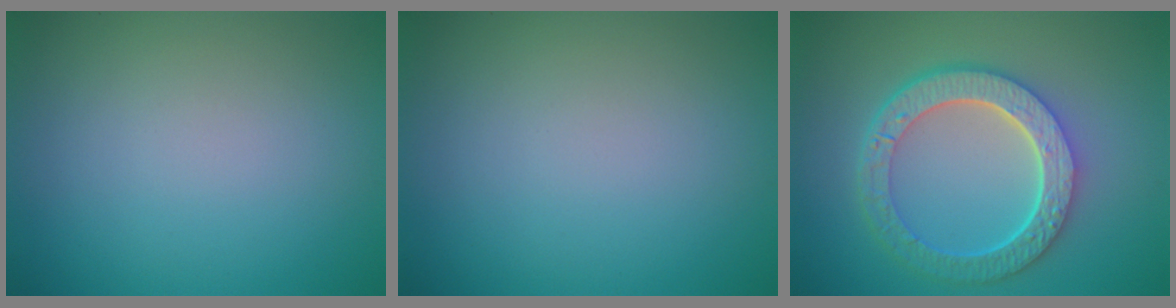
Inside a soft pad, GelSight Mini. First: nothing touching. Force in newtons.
{"total": 0.0}
{"total": 6.4, "press": 4.9, "slide": 4.1}